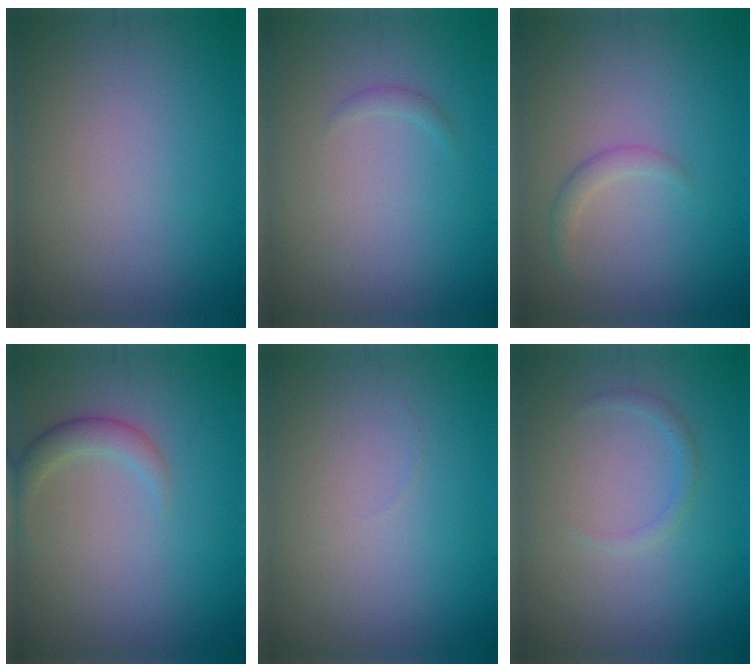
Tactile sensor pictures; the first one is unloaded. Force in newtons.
{"total": 0.6, "press": 0.6, "slide": 0.1}
{"total": 1.3, "press": 1.3, "slide": 0.1}
{"total": 2.0, "press": 2.0, "slide": 0.1}
{"total": 0.0}
{"total": 1.0, "press": 1.0, "slide": 0.0}